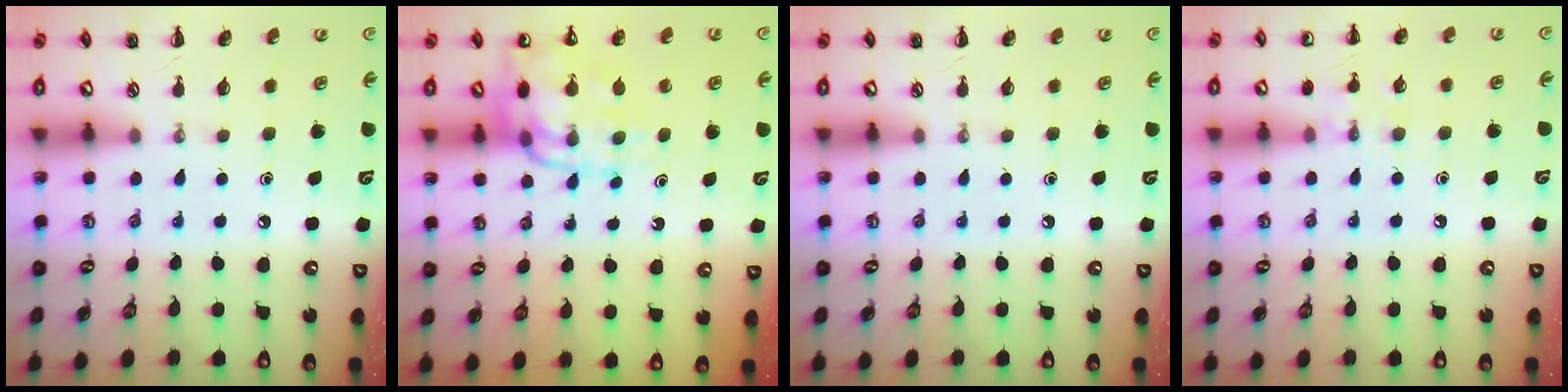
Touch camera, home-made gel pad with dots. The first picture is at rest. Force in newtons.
{"total": 13.3, "press": 13.1, "slide": 2.7}
{"total": 0.0}
{"total": 6.9, "press": 6.7, "slide": 1.7}